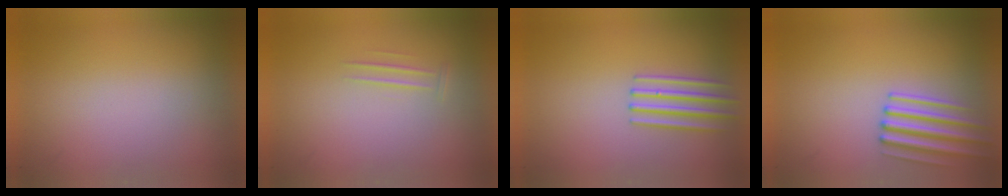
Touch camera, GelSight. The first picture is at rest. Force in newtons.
{"total": 1.1}
{"total": 2.7}
{"total": 3.0}